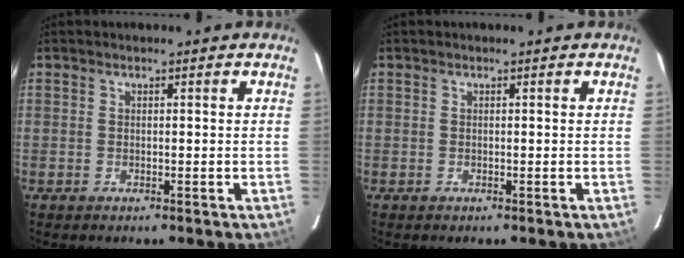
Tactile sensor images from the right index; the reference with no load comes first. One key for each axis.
{"total": 0.0}